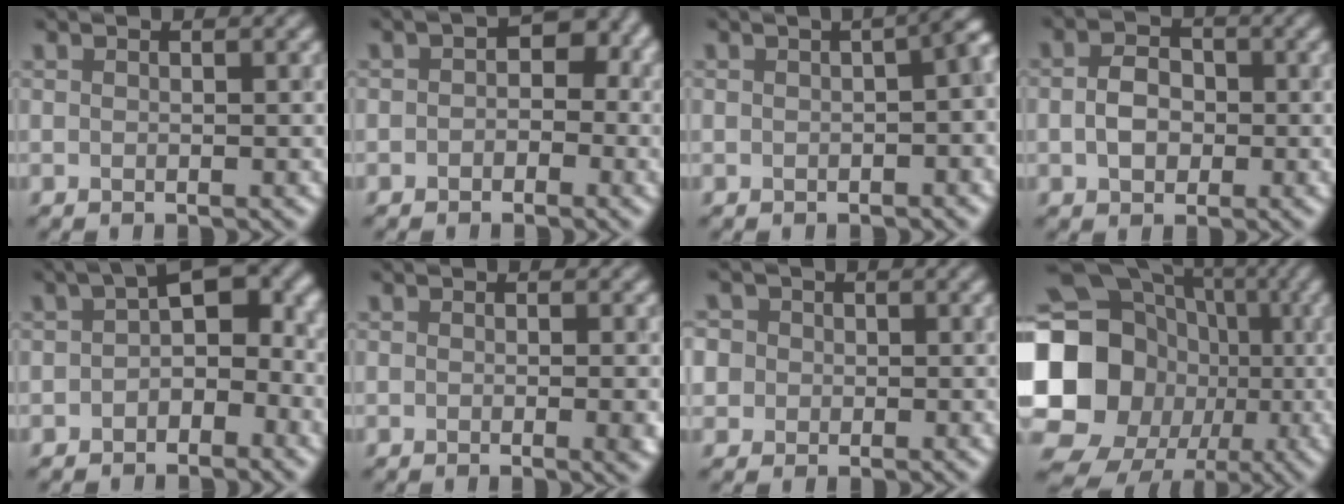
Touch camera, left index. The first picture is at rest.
{"total": 3.1, "force": [-0.1, 2.2, 2.1], "torque": [-0.016, 0.005, -0.016]}
{"total": 4.7, "force": [-0.1, 2.1, 4.2], "torque": [-0.029, 0.006, 0.002]}
{"total": 3.2, "force": [-0.4, 2.4, 2.0], "torque": [-0.041, 0.002, -0.013]}
{"total": 5.5, "force": [-0.6, 3.3, 4.3], "torque": [-0.046, 0.019, -0.026]}
{"total": 2.2, "force": [-0.5, 0.7, 2.1], "torque": [-0.021, -0.006, -0.003]}
{"total": 5.5, "force": [1.8, 4.7, 2.2], "torque": [-0.039, 0.031, 0.000]}
{"total": 20.3, "force": [-2.3, 18.0, 9.1], "torque": [-0.178, -0.015, -0.085]}